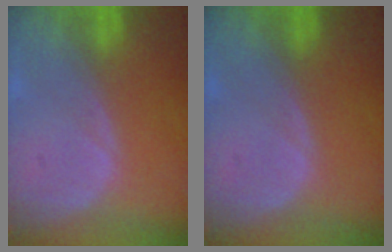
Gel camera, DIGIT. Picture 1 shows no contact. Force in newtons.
{"total": 0.0}